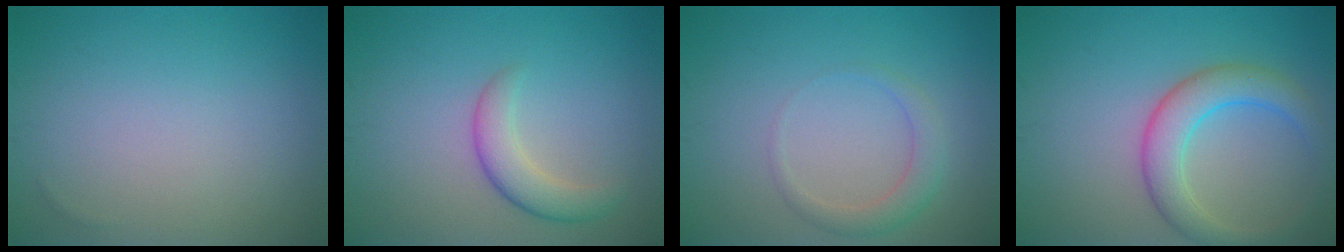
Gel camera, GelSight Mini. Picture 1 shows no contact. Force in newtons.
{"total": 3.0, "press": 3.0, "slide": 0.1}
{"total": 2.1, "press": 2.1, "slide": 0.1}
{"total": 4.6, "press": 4.6, "slide": 0.2}